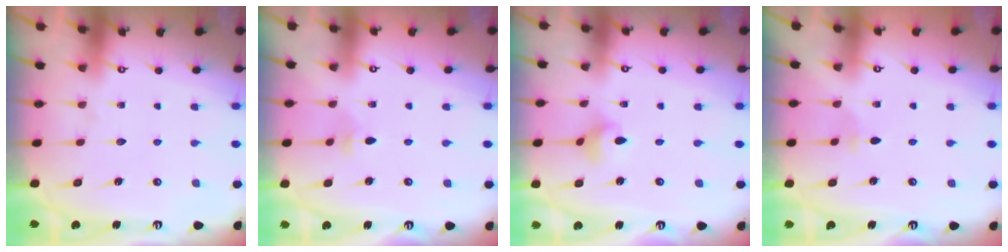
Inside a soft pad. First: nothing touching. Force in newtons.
{"total": 2.8, "press": 2.7, "slide": 0.8}
{"total": 3.5, "press": 3.4, "slide": 0.8}
{"total": 2.8, "press": 2.7, "slide": 0.6}